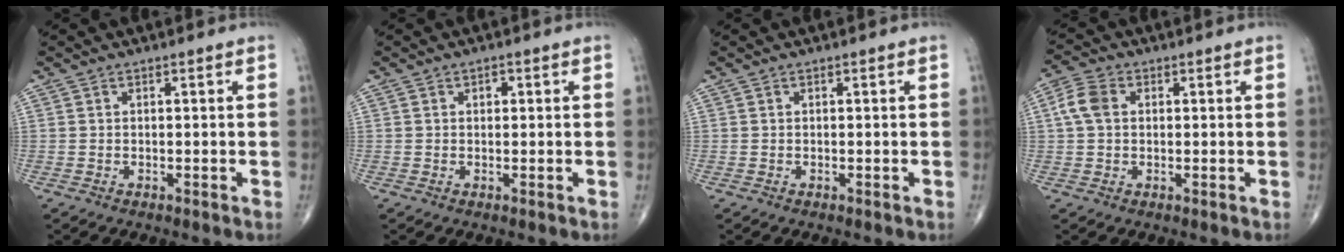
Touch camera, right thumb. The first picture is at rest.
{"total": 1.0, "force": [0.3, 0.7, 0.6], "torque": [-0.002, 0.001, 0.003]}
{"total": 0.0}
{"total": 5.1, "force": [0.8, 3.7, 3.5], "torque": [-0.077, 0.013, 0.011]}